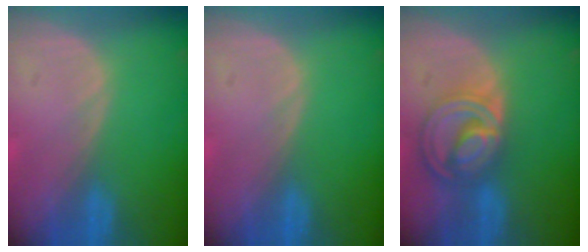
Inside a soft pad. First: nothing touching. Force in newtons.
{"total": 0.0}
{"total": 8.7, "press": 7.3, "slide": 4.7}